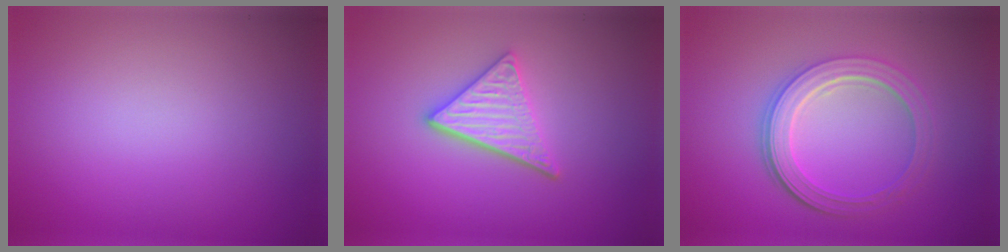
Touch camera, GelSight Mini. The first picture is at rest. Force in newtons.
{"total": 3.8, "press": 3.1, "slide": 2.3}
{"total": 5.0, "press": 3.8, "slide": 3.2}